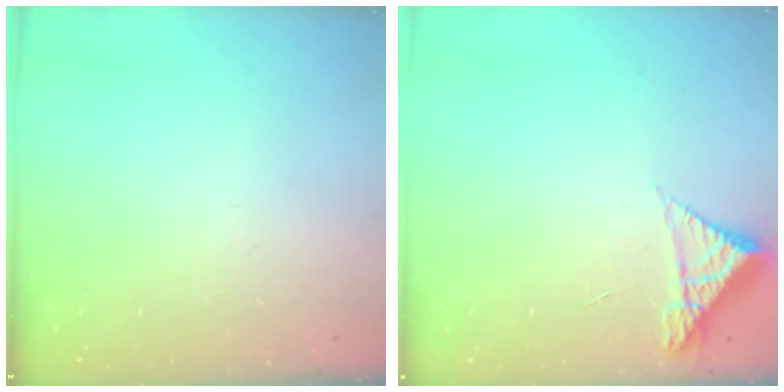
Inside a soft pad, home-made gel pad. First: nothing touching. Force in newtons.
{"total": 4.9, "press": 4.9, "slide": 0.4}